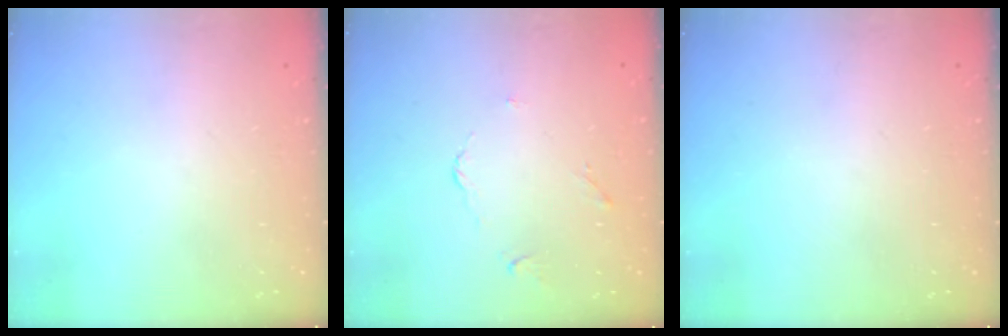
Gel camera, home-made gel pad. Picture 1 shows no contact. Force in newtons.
{"total": 2.7, "press": 2.7, "slide": 0.5}
{"total": 0.0}